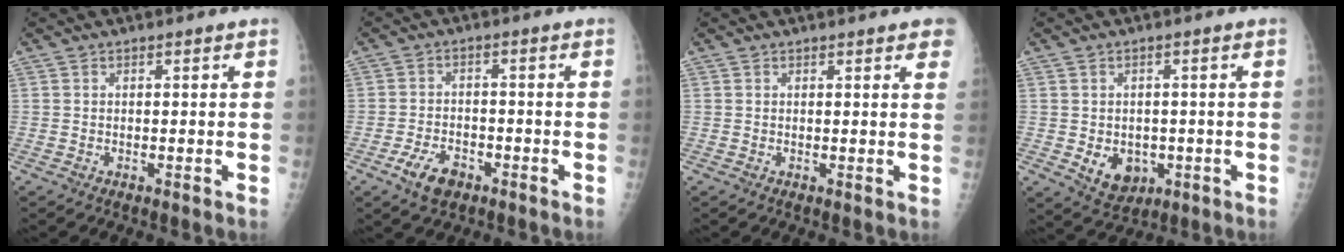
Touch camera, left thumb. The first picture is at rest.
{"total": 5.9, "force": [-3.4, 3.4, 3.5], "torque": [-0.060, 0.018, -0.057]}
{"total": 4.8, "force": [3.1, 1.1, 3.5], "torque": [-0.027, 0.001, 0.029]}
{"total": 6.4, "force": [-1.4, 5.0, 3.7], "torque": [-0.034, 0.001, -0.005]}